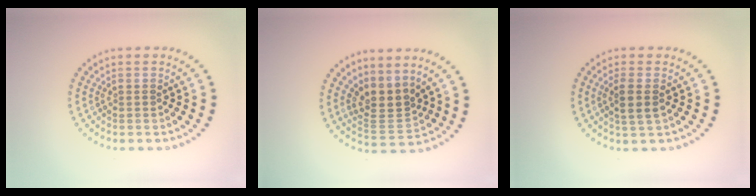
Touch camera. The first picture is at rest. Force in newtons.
{"total": 3.1, "press": 2.3, "slide": 2.1}
{"total": 2.0, "press": 1.8, "slide": 0.8}